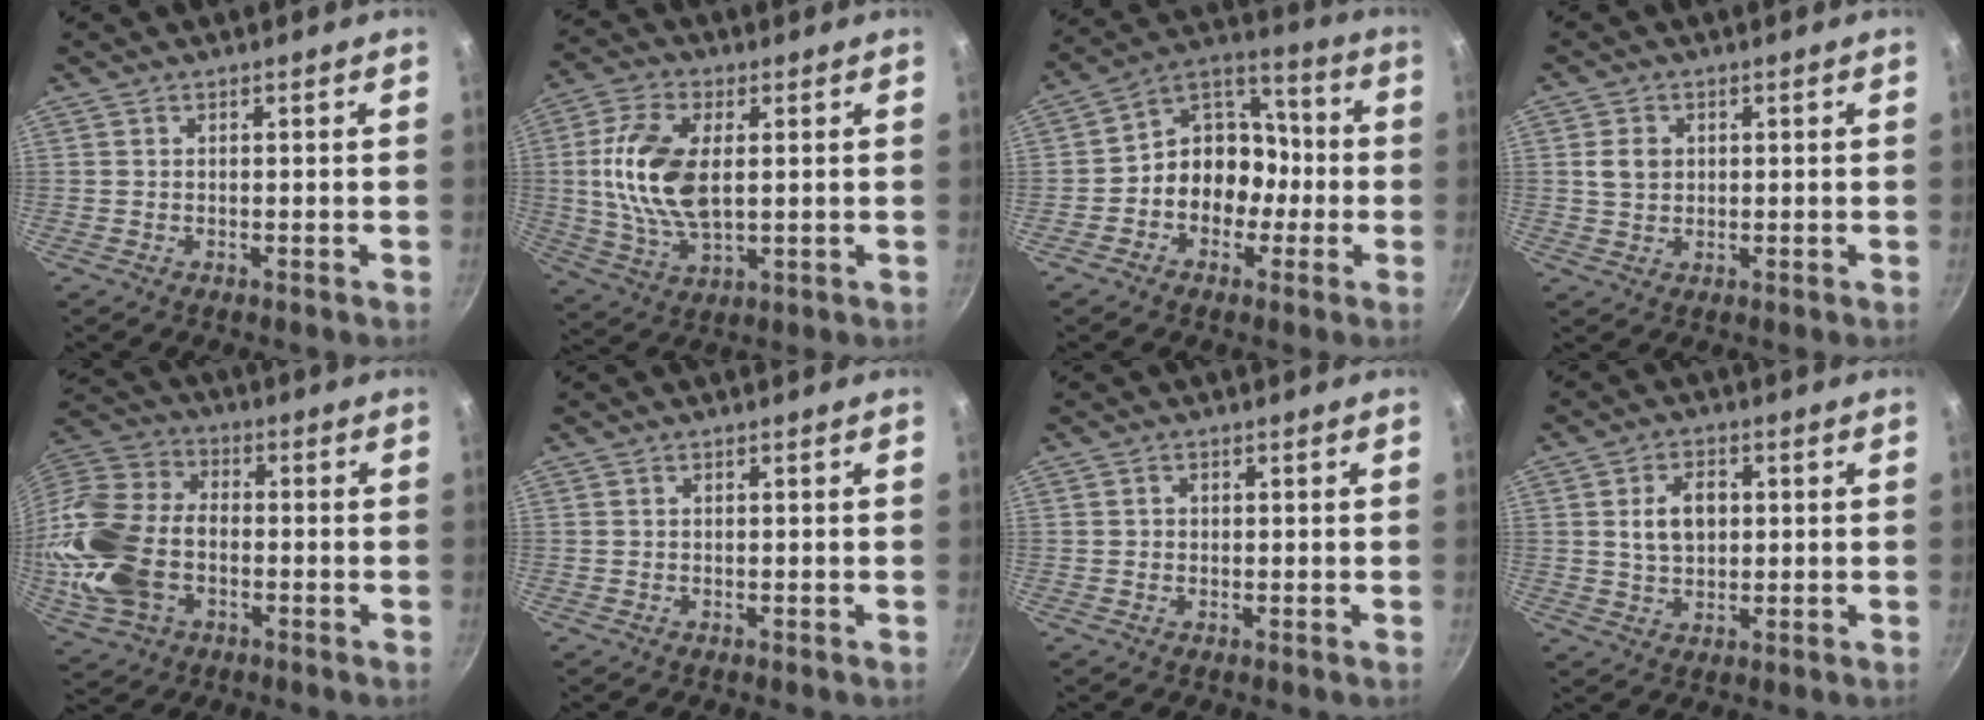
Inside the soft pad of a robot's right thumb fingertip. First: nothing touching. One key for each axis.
{"total": 14.3, "fx": 1.6, "fy": 7.8, "fz": 11.9, "tx": -0.227, "ty": 0.003, "tz": 0.031}
{"total": 12.5, "fx": -2.8, "fy": 10.3, "fz": 6.4, "tx": -0.039, "ty": 0.056, "tz": -0.062}
{"total": 3.9, "fx": 0.7, "fy": 3.2, "fz": 2.1, "tx": -0.028, "ty": 0.002, "tz": 0.012}
{"total": 18.9, "fx": -3.9, "fy": 12.9, "fz": 13.3, "tx": -0.270, "ty": 0.030, "tz": -0.077}
{"total": 0.0}
{"total": 0.9, "fx": 0.0, "fy": 0.9, "fz": 0.3, "tx": -0.002, "ty": 0.003, "tz": -0.001}
{"total": 7.8, "fx": 1.1, "fy": 5.4, "fz": 5.5, "tx": -0.076, "ty": 0.005, "tz": 0.019}